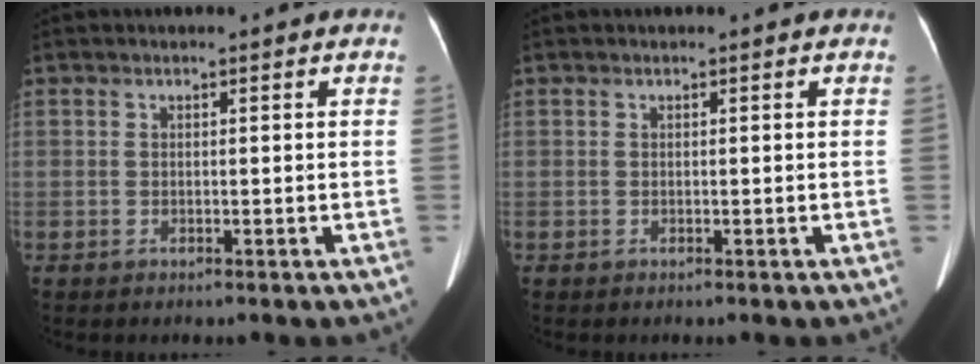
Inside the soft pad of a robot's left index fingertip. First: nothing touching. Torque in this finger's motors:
{"motor_torque": [0.03, 0.01, 0.01, 0.00]}